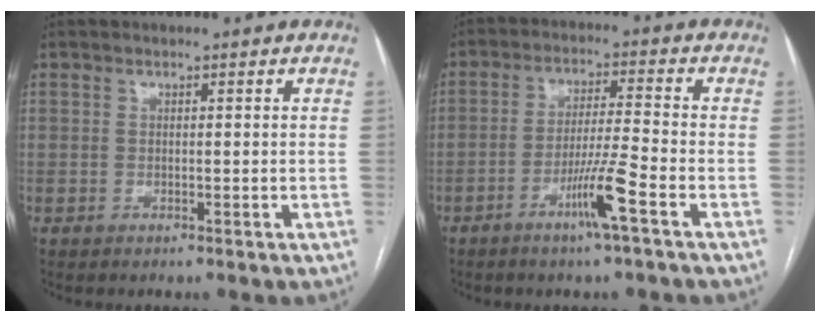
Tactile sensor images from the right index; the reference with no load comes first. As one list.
[{"total": 7.3, "force": [-3.8, -0.9, 6.2], "torque": [-0.117, -0.006, -0.073]}]